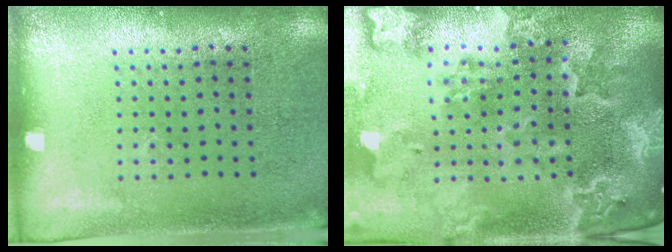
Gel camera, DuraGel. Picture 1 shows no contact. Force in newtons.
{"total": 4.6, "press": 3.8, "slide": 2.6}